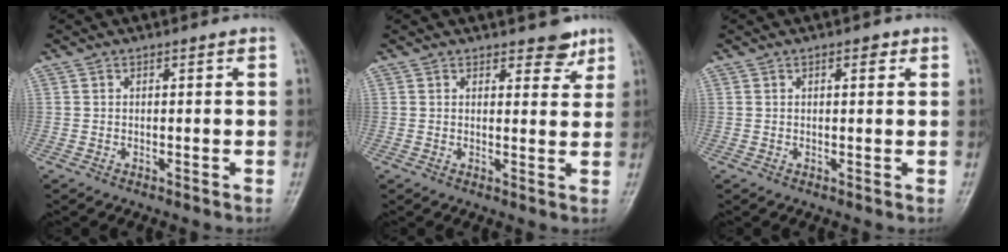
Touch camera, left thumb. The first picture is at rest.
{"total": 3.8, "force": [2.9, 1.8, 1.6], "torque": [0.002, -0.018, 0.038]}
{"total": 1.7, "force": [0.8, 0.8, 1.3], "torque": [-0.014, 0.000, 0.009]}